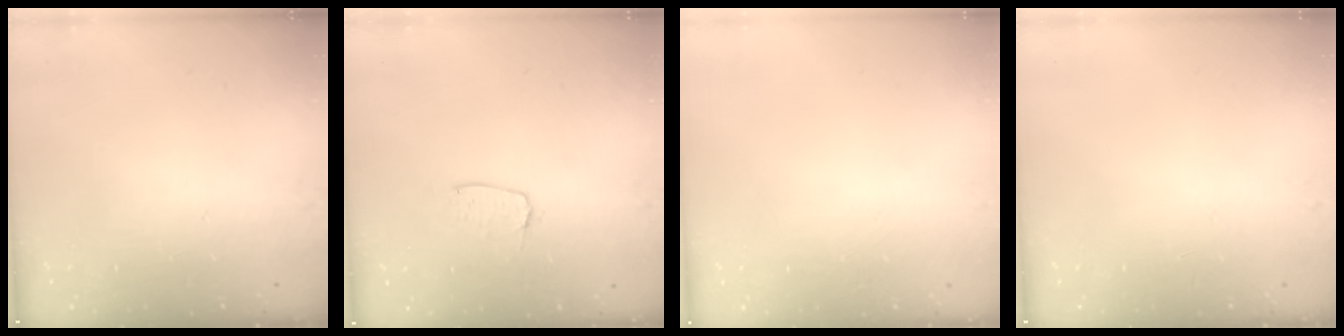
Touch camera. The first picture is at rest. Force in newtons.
{"total": 4.0, "press": 4.0, "slide": 0.3}
{"total": 0.0}
{"total": 0.0}